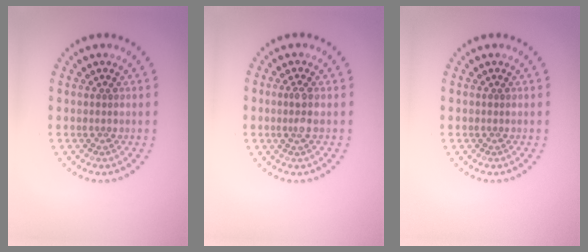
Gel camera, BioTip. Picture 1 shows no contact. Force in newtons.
{"total": 1.7, "press": 1.5, "slide": 0.7}
{"total": 0.0}